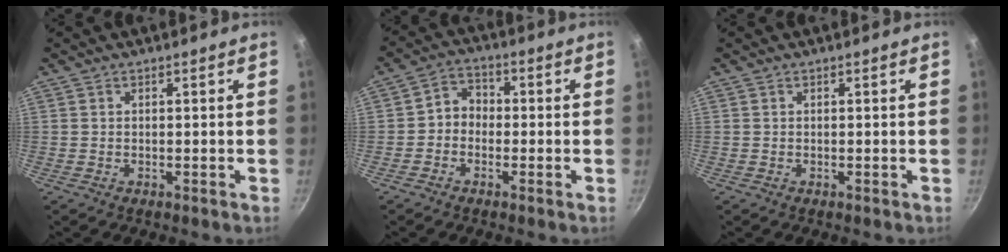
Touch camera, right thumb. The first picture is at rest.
{"total": 4.5, "force": [-1.0, 3.8, 2.3], "torque": [-0.016, 0.020, -0.032]}
{"total": 0.0}